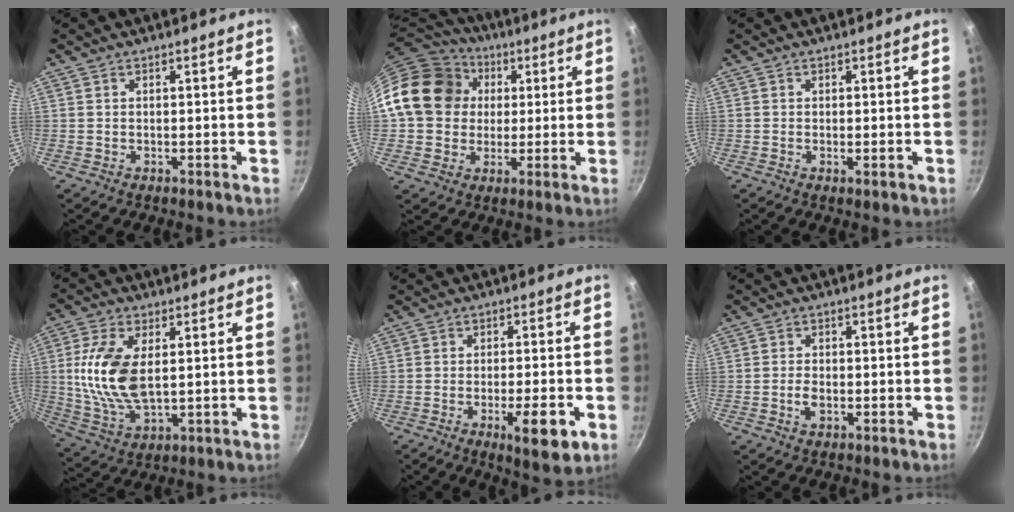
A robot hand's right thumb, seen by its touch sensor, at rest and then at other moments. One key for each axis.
{"total": 17.8, "fx": 2.8, "fy": 15.3, "fz": 8.7, "tx": -0.131, "ty": 0.032, "tz": 0.043}
{"total": 0.9, "fx": -0.2, "fy": 0.3, "fz": 0.8, "tx": -0.015, "ty": -0.002, "tz": -0.004}
{"total": 13.5, "fx": 1.9, "fy": 7.0, "fz": 11.4, "tx": -0.224, "ty": -0.007, "tz": 0.041}
{"total": 9.0, "fx": -3.4, "fy": 2.6, "fz": 7.9, "tx": -0.102, "ty": 0.012, "tz": -0.044}
{"total": 2.7, "fx": -0.8, "fy": 1.7, "fz": 2.0, "tx": -0.038, "ty": 0.008, "tz": -0.017}